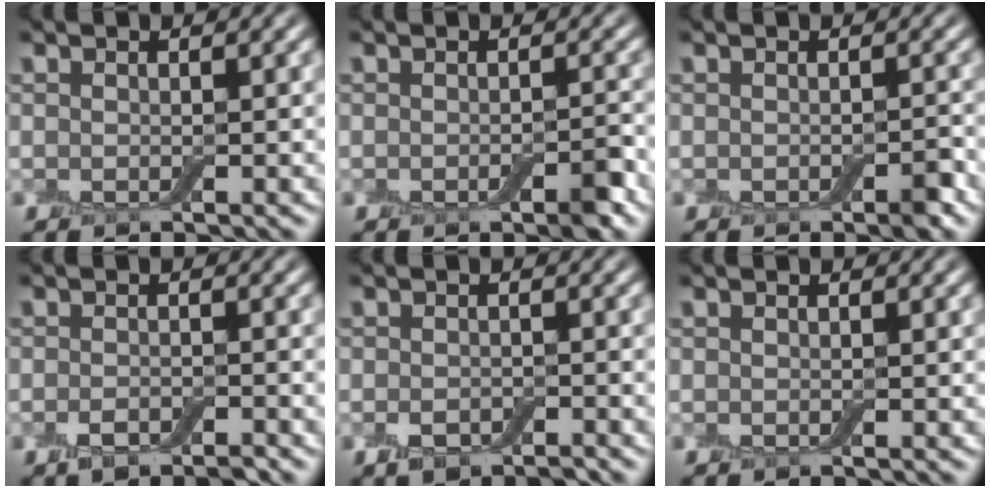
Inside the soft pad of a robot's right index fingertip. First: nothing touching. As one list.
[{"total": 1.9, "force": [-0.9, 0.5, 1.6], "torque": [-0.021, -0.001, -0.013]}, {"total": 1.2, "force": [-0.6, 0.4, 1.0], "torque": [-0.014, -0.001, -0.009]}, {"total": 2.1, "force": [-1.4, 0.8, 1.4], "torque": [-0.026, -0.002, -0.026]}, {"total": 2.3, "force": [-1.5, 1.1, 1.4], "torque": [-0.024, -0.002, -0.029]}, {"total": 0.0}]